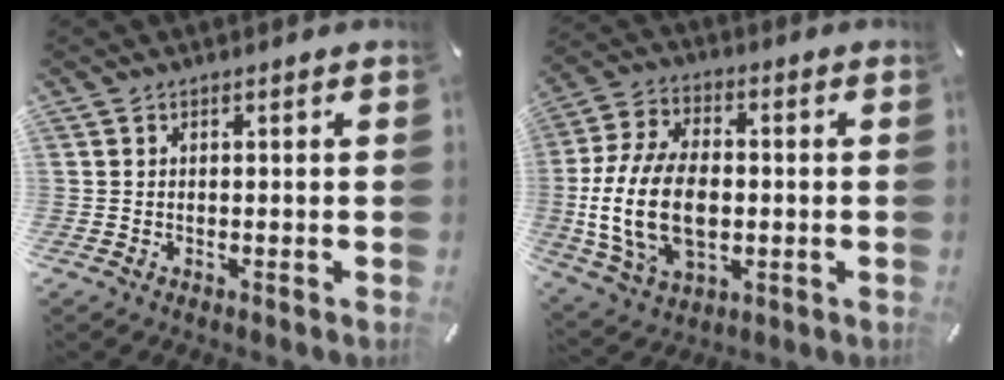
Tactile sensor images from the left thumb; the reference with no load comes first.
{"total": 18.4, "force": [-2.1, 12.3, 13.5], "torque": [-0.301, 0.003, -0.036]}